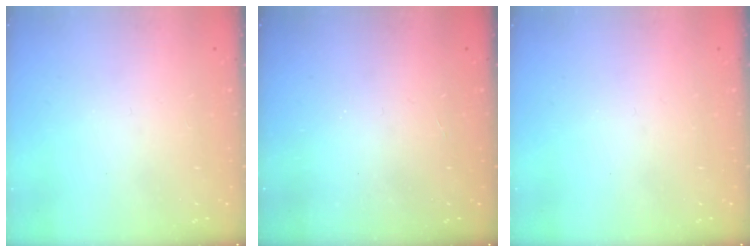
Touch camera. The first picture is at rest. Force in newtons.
{"total": 2.1, "press": 2.1, "slide": 0.4}
{"total": 0.0}